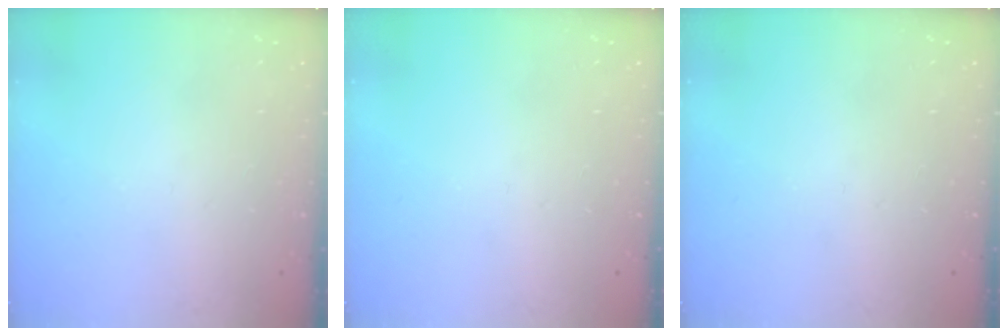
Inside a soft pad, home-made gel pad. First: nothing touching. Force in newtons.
{"total": 0.0}
{"total": 0.0}